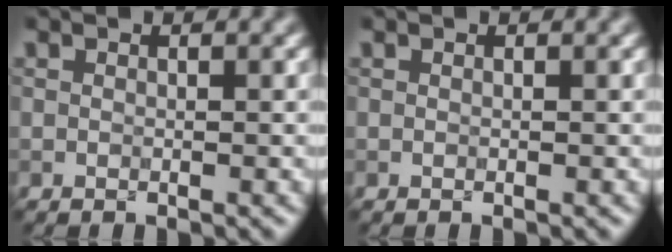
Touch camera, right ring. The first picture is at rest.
{"total": 0.0}